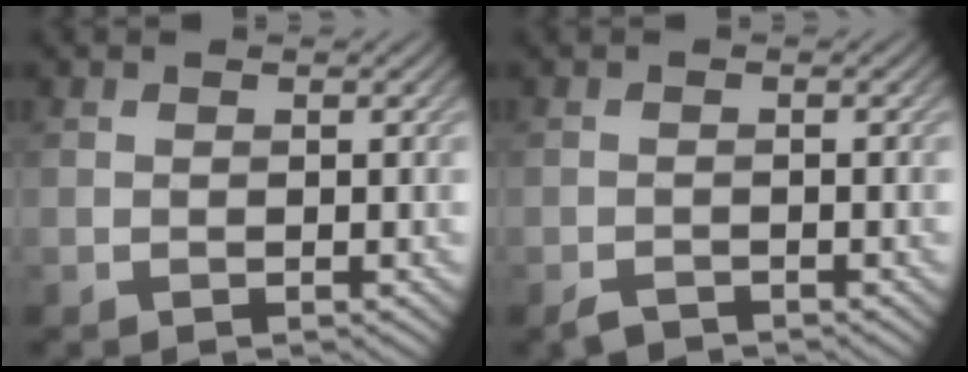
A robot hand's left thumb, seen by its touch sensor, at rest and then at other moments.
{"total": 1.3, "force": [-1.2, 0.4, 0.5], "torque": [-0.010, -0.001, -0.026]}